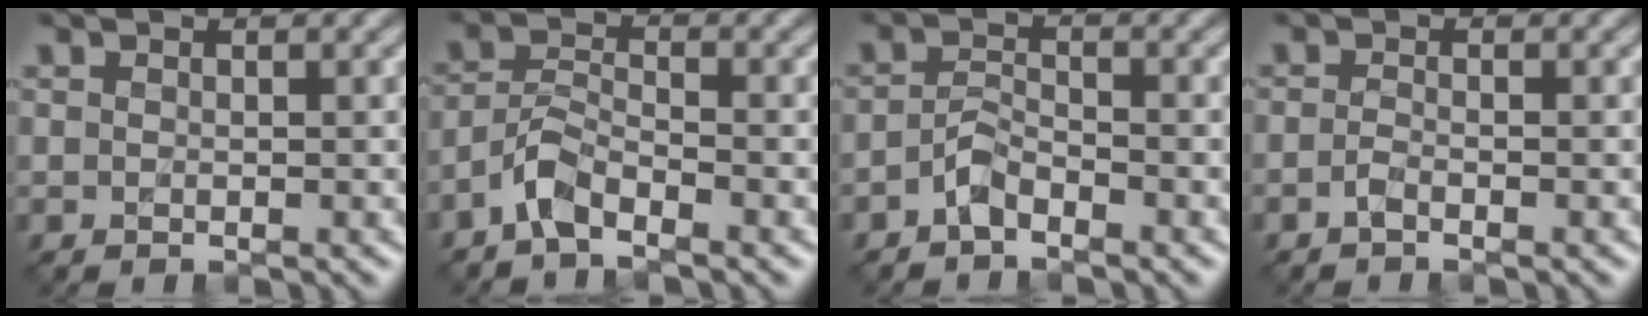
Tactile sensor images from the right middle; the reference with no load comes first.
{"total": 3.0, "force": [-2.3, 0.8, 1.8], "torque": [-0.037, 0.008, -0.053]}
{"total": 2.0, "force": [-1.5, 0.7, 1.1], "torque": [-0.024, 0.006, -0.034]}
{"total": 1.0, "force": [-0.7, 0.2, 0.7], "torque": [-0.016, 0.001, -0.016]}